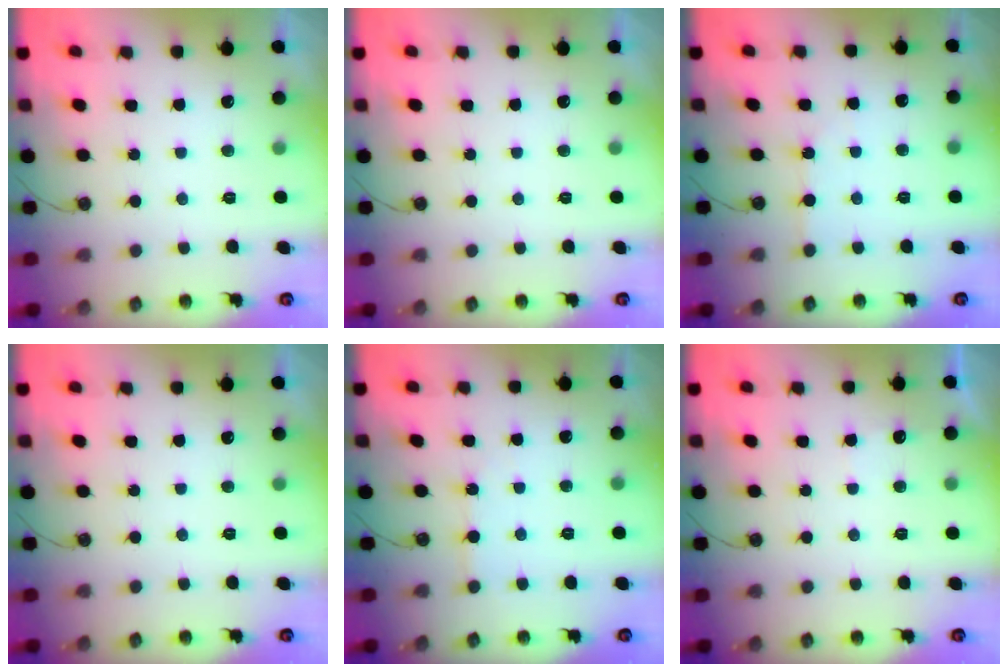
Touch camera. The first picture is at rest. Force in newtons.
{"total": 0.0}
{"total": 2.1, "press": 2.1, "slide": 0.4}
{"total": 0.0}
{"total": 3.8, "press": 3.8, "slide": 0.7}
{"total": 2.5, "press": 2.5, "slide": 0.5}